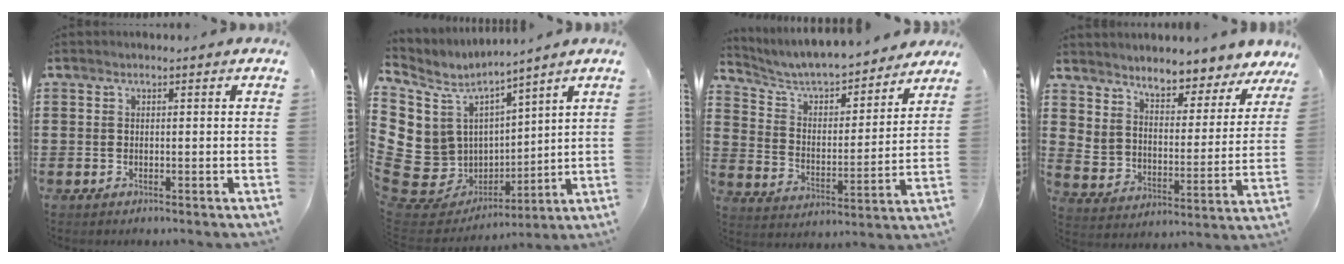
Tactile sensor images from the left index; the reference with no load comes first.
{"total": 7.9, "force": [1.8, 7.7, 0.7], "torque": [-0.078, -0.042, 0.041]}
{"total": 5.7, "force": [5.4, 1.0, 1.6], "torque": [-0.060, -0.043, 0.087]}
{"total": 4.4, "force": [4.3, 0.9, 0.3], "torque": [-0.035, -0.041, 0.069]}